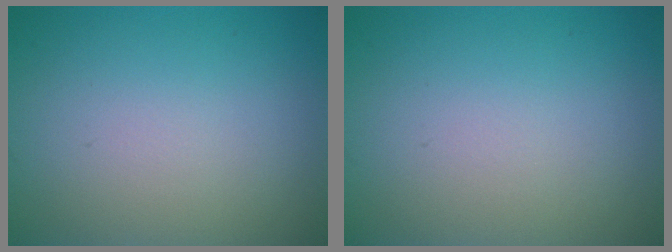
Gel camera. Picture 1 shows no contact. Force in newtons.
{"total": 0.0}